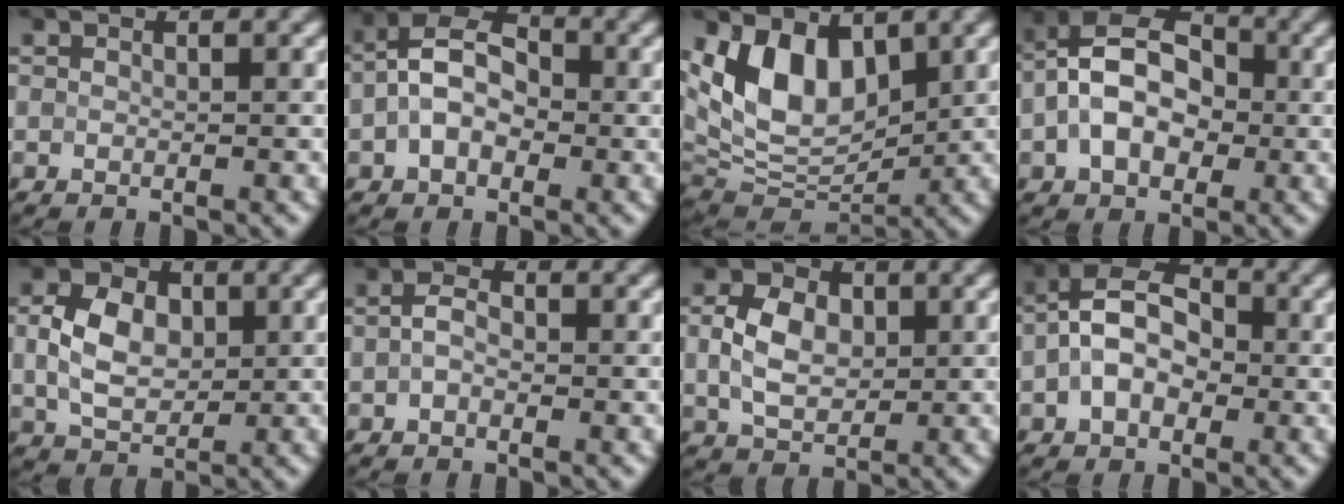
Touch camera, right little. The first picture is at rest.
{"total": 5.7, "force": [-0.8, 3.6, 4.3], "torque": [-0.079, 0.019, -0.025]}
{"total": 8.2, "force": [2.8, 4.8, 6.0], "torque": [-0.114, -0.007, 0.046]}
{"total": 8.6, "force": [-0.4, 5.7, 6.5], "torque": [-0.113, 0.026, -0.018]}
{"total": 5.1, "force": [0.7, 3.5, 3.6], "torque": [-0.081, 0.006, 0.011]}
{"total": 1.5, "force": [-0.4, 0.9, 1.2], "torque": [-0.028, 0.009, -0.013]}
{"total": 4.5, "force": [0.6, 3.1, 3.2], "torque": [-0.073, 0.005, 0.009]}
{"total": 6.5, "force": [-0.8, 4.2, 5.0], "torque": [-0.087, 0.020, -0.024]}